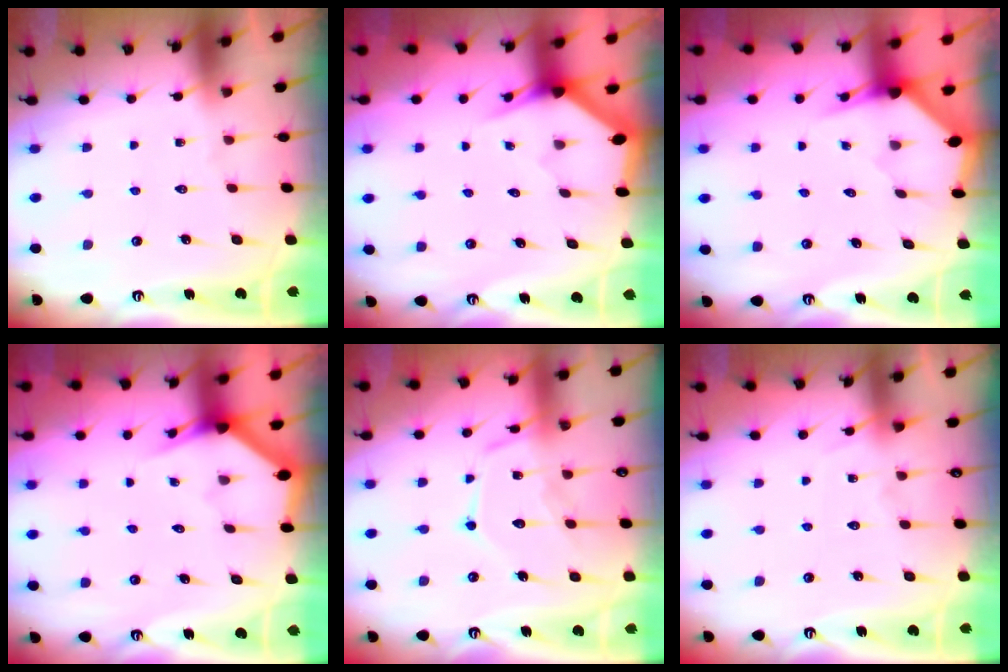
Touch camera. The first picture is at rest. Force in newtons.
{"total": 3.0, "press": 3.0, "slide": 0.1}
{"total": 2.9, "press": 2.9, "slide": 0.2}
{"total": 3.0, "press": 3.0, "slide": 0.1}
{"total": 14.3, "press": 14.2, "slide": 1.2}
{"total": 3.8, "press": 3.7, "slide": 0.5}